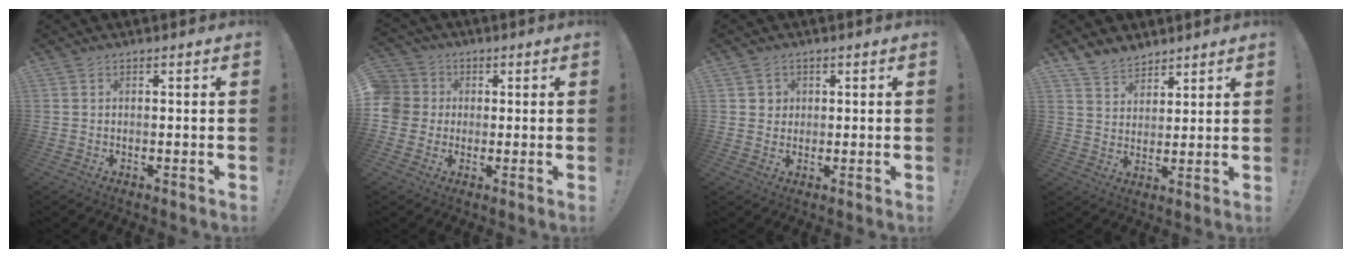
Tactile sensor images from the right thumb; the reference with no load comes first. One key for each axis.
{"total": 7.3, "fx": 0.1, "fy": 7.0, "fz": 1.9, "tx": -0.043, "ty": 0.006, "tz": 0.002}
{"total": 3.1, "fx": 1.1, "fy": 2.9, "fz": 0.4, "tx": -0.001, "ty": -0.004, "tz": 0.020}
{"total": 7.0, "fx": 5.9, "fy": 3.7, "fz": 1.1, "tx": -0.028, "ty": -0.038, "tz": 0.116}